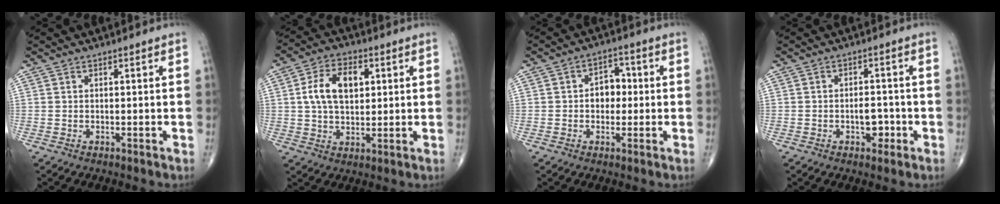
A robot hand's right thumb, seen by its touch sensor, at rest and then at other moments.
{"total": 10.4, "force": [2.2, 6.3, 8.0], "torque": [-0.130, 0.005, 0.038]}
{"total": 5.5, "force": [0.0, 4.0, 3.7], "torque": [-0.028, 0.016, -0.008]}
{"total": 3.8, "force": [-1.4, 2.3, 2.7], "torque": [-0.021, 0.012, -0.019]}